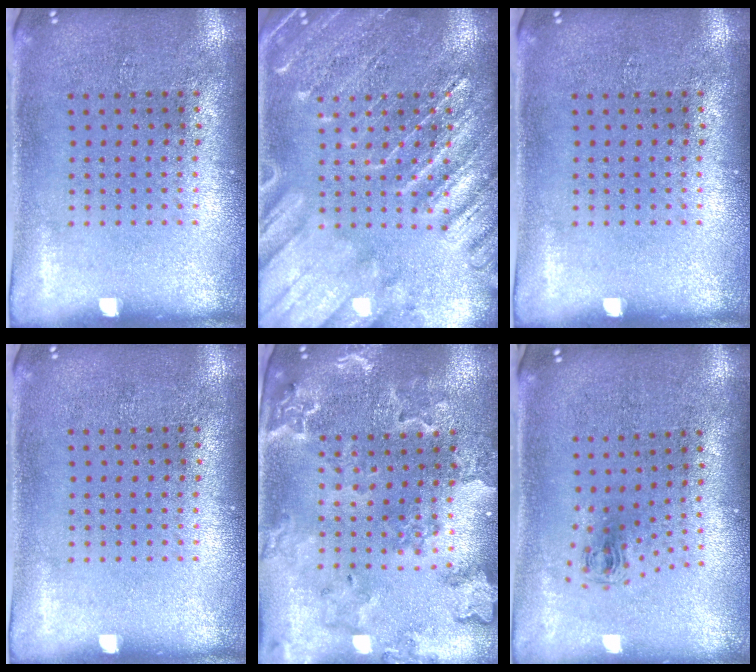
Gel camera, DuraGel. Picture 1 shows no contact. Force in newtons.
{"total": 4.7, "press": 4.7, "slide": 0.6}
{"total": 0.0}
{"total": 0.0}
{"total": 1.8, "press": 1.8, "slide": 0.3}
{"total": 0.7, "press": 0.4, "slide": 0.6}